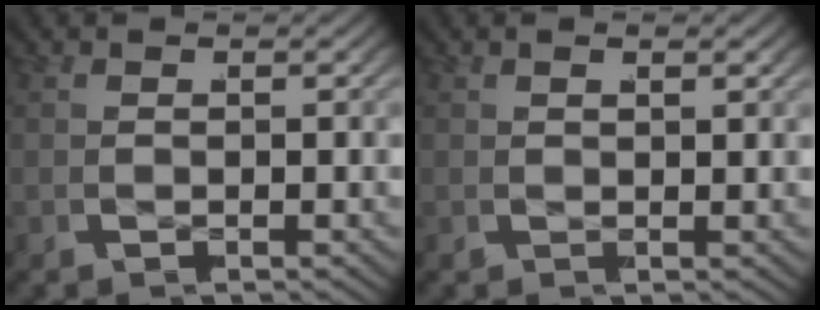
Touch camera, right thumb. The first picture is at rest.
{"total": 0.9, "force": [0.6, -0.7, -0.1], "torque": [0.007, 0.009, 0.010]}